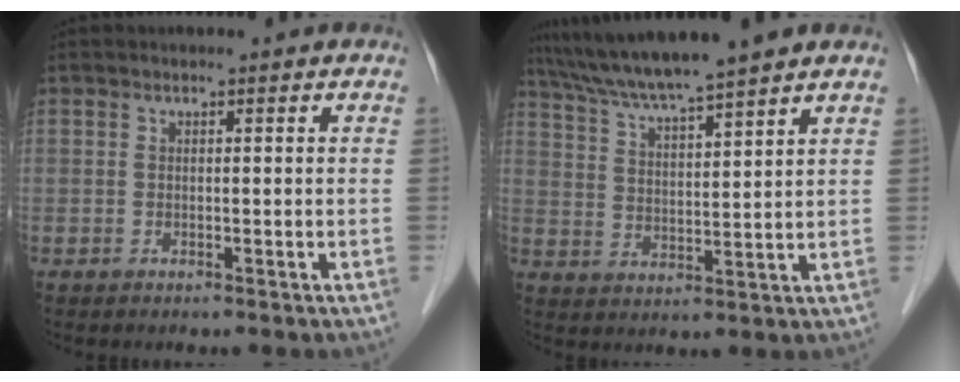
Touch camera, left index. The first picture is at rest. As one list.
[{"total": 11.1, "force": [9.6, -0.6, 5.4], "torque": [-0.099, 0.023, 0.167]}]